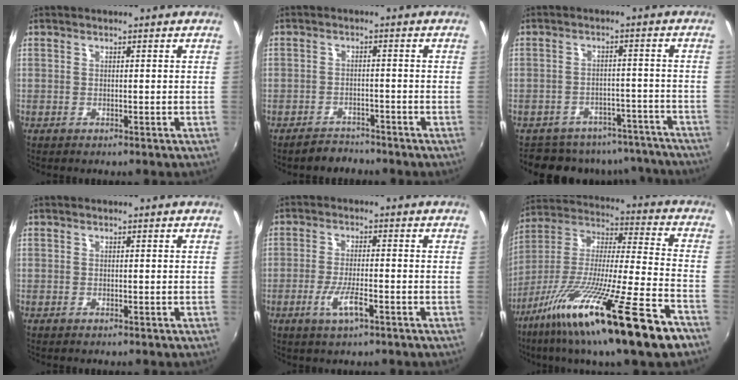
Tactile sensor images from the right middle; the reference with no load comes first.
{"total": 2.8, "force": [-2.5, 1.3, 0.1], "torque": [-0.013, 0.008, -0.040]}
{"total": 13.7, "force": [-12.2, 5.5, 2.9], "torque": [-0.057, 0.024, -0.147]}
{"total": 0.7, "force": [0.5, -0.4, 0.0], "torque": [0.002, -0.002, 0.008]}
{"total": 4.9, "force": [-2.0, 0.6, 4.4], "torque": [-0.091, -0.010, -0.040]}
{"total": 25.7, "force": [-15.6, 1.3, 20.4], "torque": [-0.352, -0.067, -0.270]}